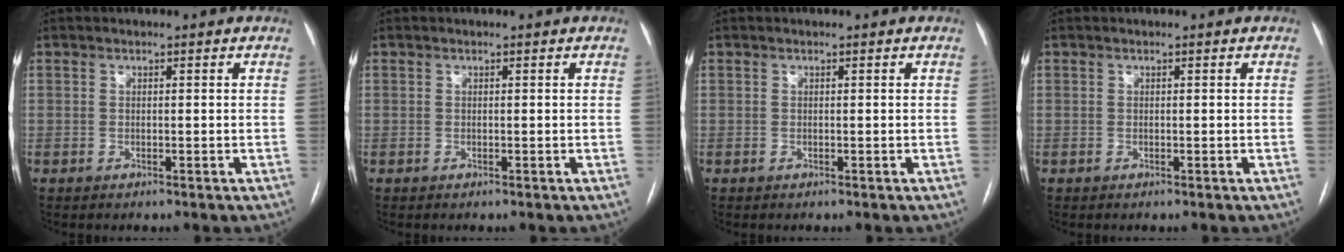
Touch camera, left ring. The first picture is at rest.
{"total": 0.0}
{"total": 0.0}
{"total": 0.0}